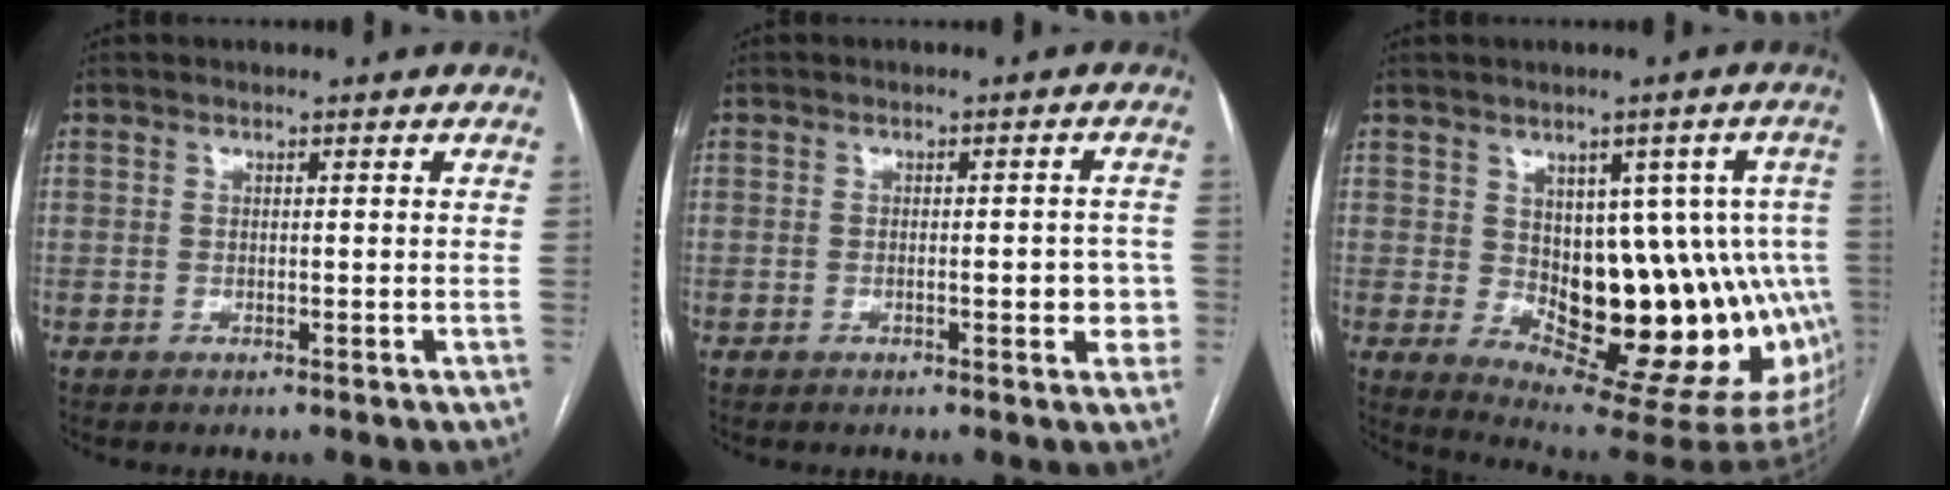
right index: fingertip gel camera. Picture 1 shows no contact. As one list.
[{"total": 4.3, "force": [-1.0, 1.5, 3.9], "torque": [-0.041, 0.008, -0.011]}, {"total": 18.4, "force": [-1.8, 8.4, 16.3], "torque": [-0.144, 0.025, 0.001]}]